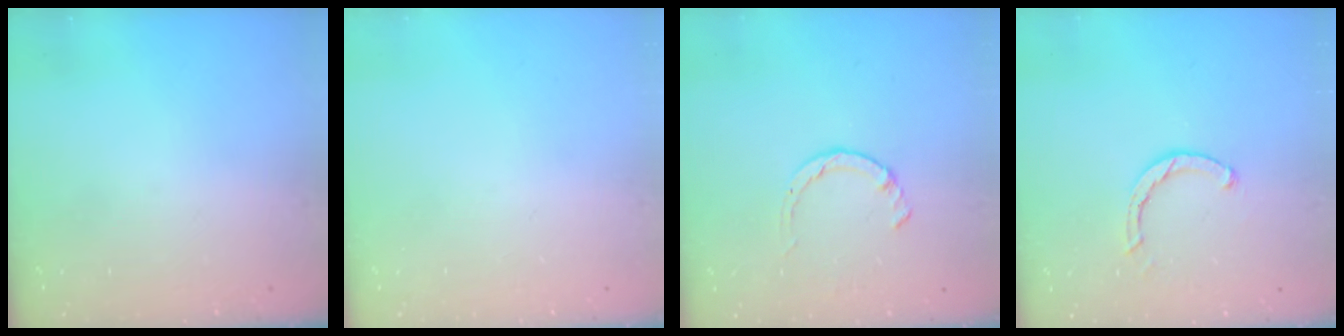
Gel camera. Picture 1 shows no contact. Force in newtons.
{"total": 0.0}
{"total": 1.4, "press": 1.4, "slide": 0.3}
{"total": 2.4, "press": 2.4, "slide": 0.1}